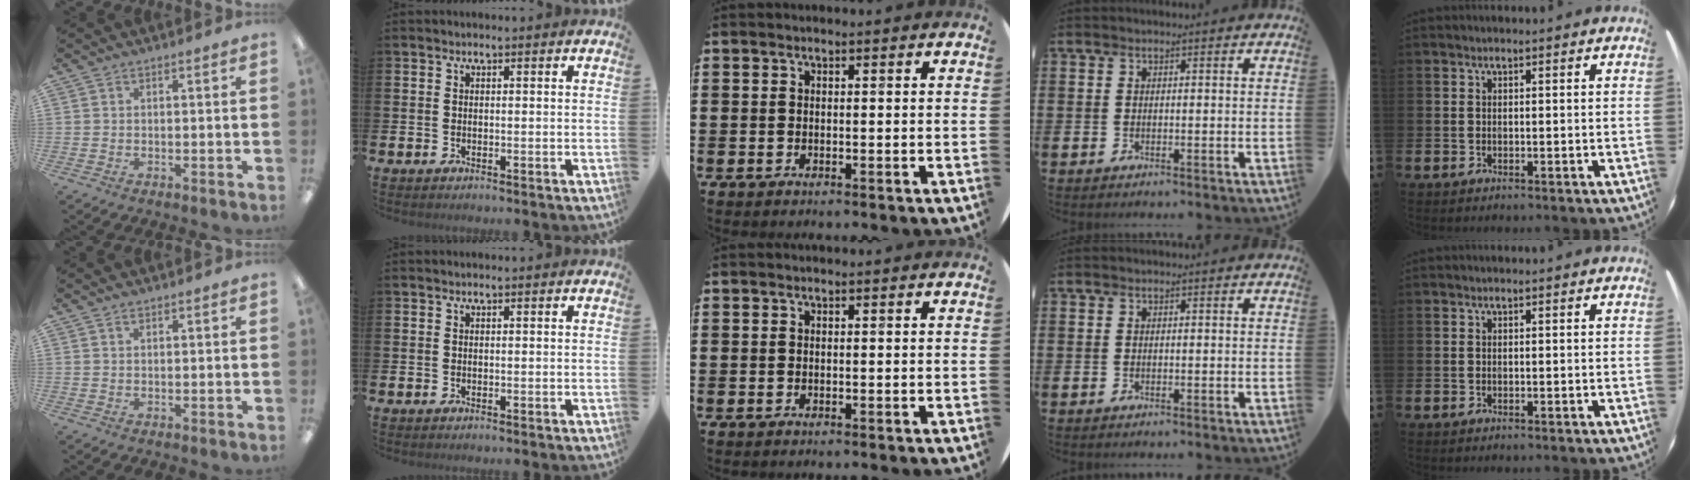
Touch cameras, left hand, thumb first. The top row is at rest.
{"thumb": {"total": 0.9, "force": [0.7, 0.3, 0.5], "torque": [-0.011, 0.002, 0.012]}}